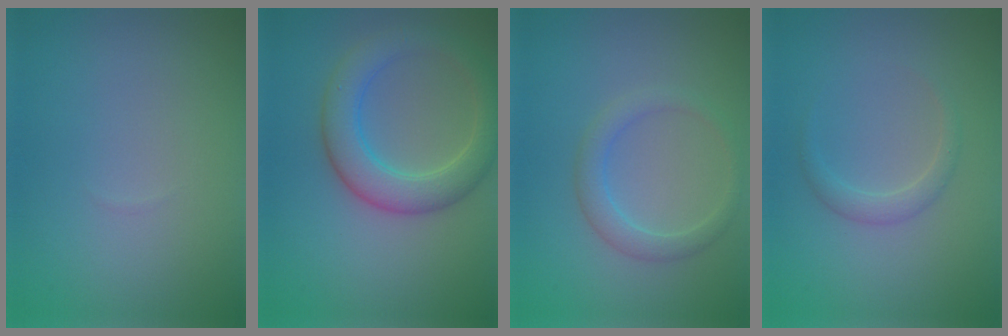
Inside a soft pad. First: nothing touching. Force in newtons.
{"total": 5.0, "press": 5.0, "slide": 0.2}
{"total": 2.2, "press": 2.2, "slide": 0.2}
{"total": 1.4, "press": 1.4, "slide": 0.1}